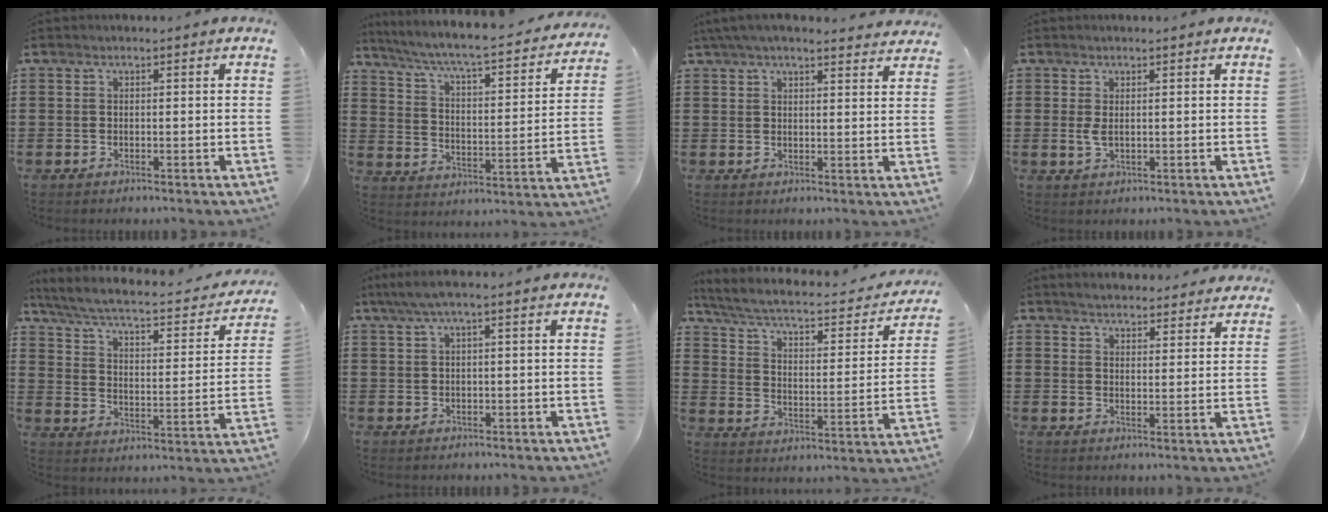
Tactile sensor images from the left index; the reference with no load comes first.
{"total": 5.3, "force": [4.6, 0.0, 2.8], "torque": [-0.076, -0.041, 0.067]}
{"total": 4.3, "force": [3.9, 0.4, 1.9], "torque": [-0.048, -0.004, 0.072]}
{"total": 1.7, "force": [0.2, 0.6, 1.6], "torque": [-0.046, -0.005, -0.002]}
{"total": 4.6, "force": [3.7, 0.2, 2.7], "torque": [-0.073, -0.036, 0.053]}
{"total": 2.3, "force": [0.1, 0.1, 2.3], "torque": [-0.048, -0.003, -0.002]}
{"total": 4.4, "force": [3.3, 0.8, 2.8], "torque": [-0.074, -0.033, 0.047]}
{"total": 3.6, "force": [3.6, 0.2, 0.4], "torque": [-0.018, -0.012, 0.065]}